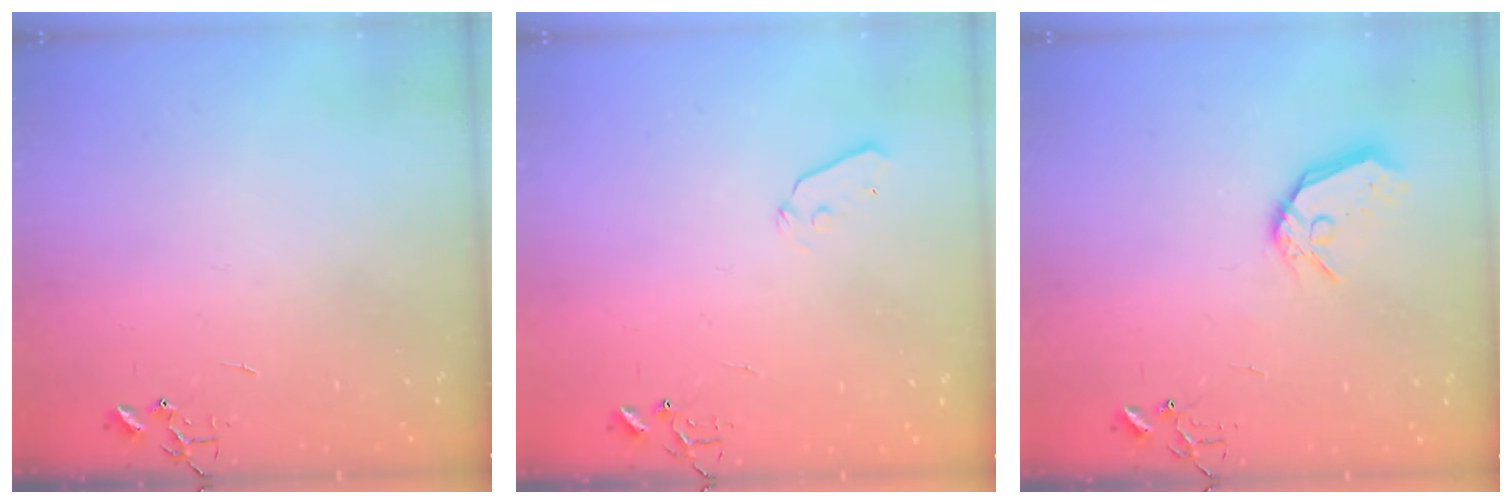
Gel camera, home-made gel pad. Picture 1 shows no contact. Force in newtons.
{"total": 4.0, "press": 4.0, "slide": 0.4}
{"total": 11.3, "press": 11.2, "slide": 1.5}